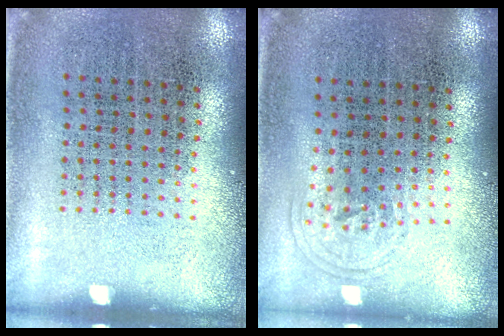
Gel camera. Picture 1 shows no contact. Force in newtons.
{"total": 0.9, "press": 0.6, "slide": 0.6}